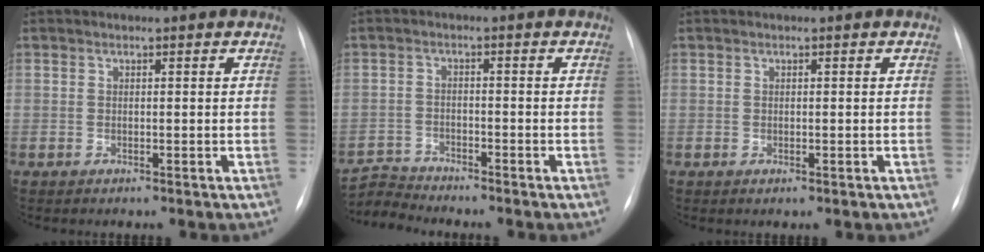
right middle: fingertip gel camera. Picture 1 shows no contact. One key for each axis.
{"total": 4.2, "fx": -4.1, "fy": -0.5, "fz": -1.1, "tx": 0.018, "ty": -0.011, "tz": -0.075}
{"total": 0.7, "fx": -0.4, "fy": 0.3, "fz": 0.5, "tx": -0.008, "ty": -0.002, "tz": -0.002}